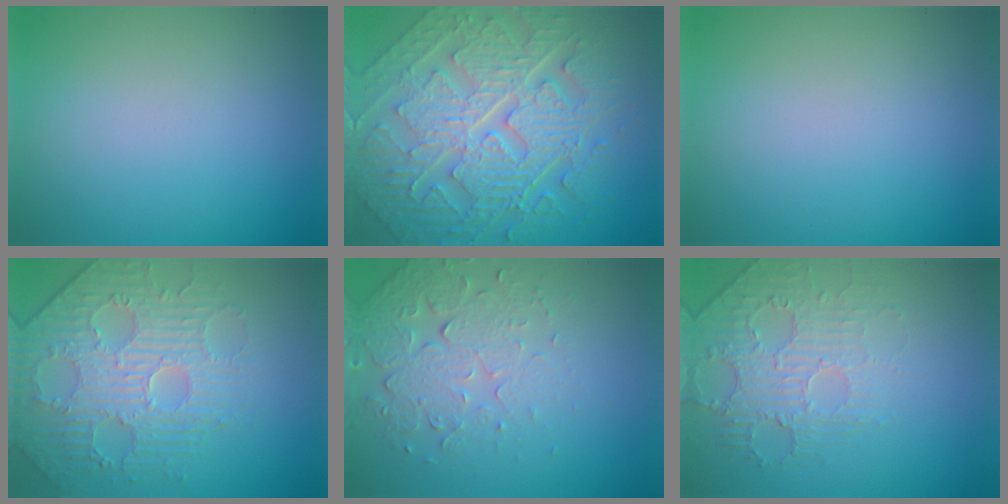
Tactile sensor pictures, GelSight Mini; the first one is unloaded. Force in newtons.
{"total": 11.0, "press": 7.5, "slide": 8.0}
{"total": 0.0}
{"total": 4.4, "press": 4.4, "slide": 0.6}
{"total": 5.0, "press": 3.4, "slide": 3.6}
{"total": 2.5, "press": 1.9, "slide": 1.6}